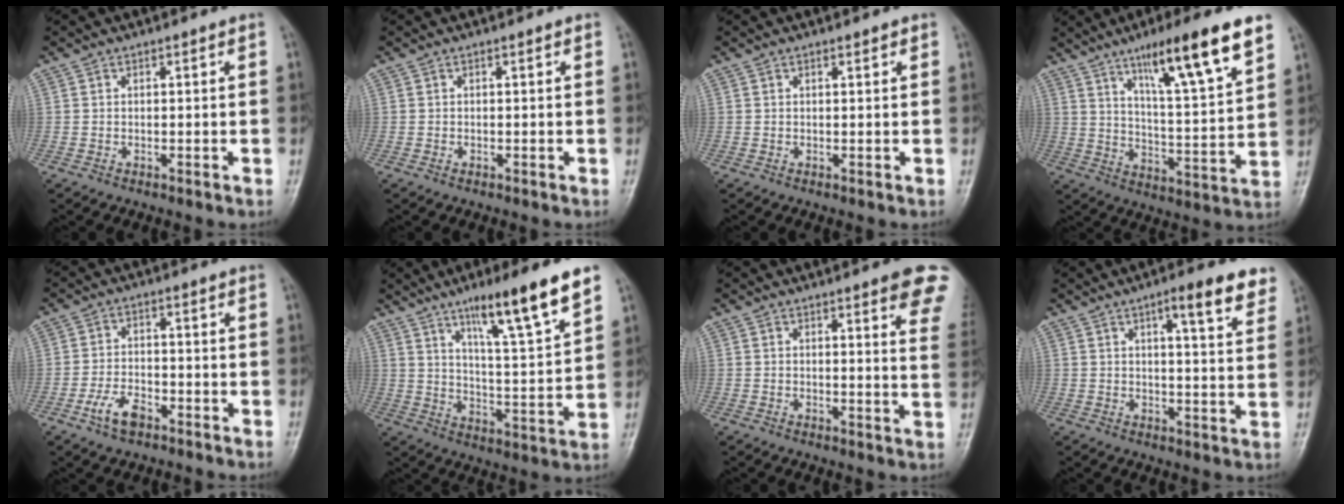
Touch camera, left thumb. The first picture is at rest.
{"total": 0.0}
{"total": 0.7, "force": [0.5, 0.2, 0.5], "torque": [-0.008, -0.001, 0.006]}
{"total": 17.4, "force": [10.5, 2.4, 13.7], "torque": [-0.203, -0.048, 0.172]}
{"total": 5.3, "force": [-3.1, 2.7, 3.3], "torque": [-0.065, 0.017, -0.058]}
{"total": 15.9, "force": [10.0, 1.6, 12.2], "torque": [-0.187, -0.050, 0.165]}
{"total": 10.6, "force": [6.6, 2.2, 8.1], "torque": [-0.067, -0.025, 0.063]}
{"total": 8.6, "force": [5.3, 1.8, 6.6], "torque": [-0.072, -0.026, 0.069]}